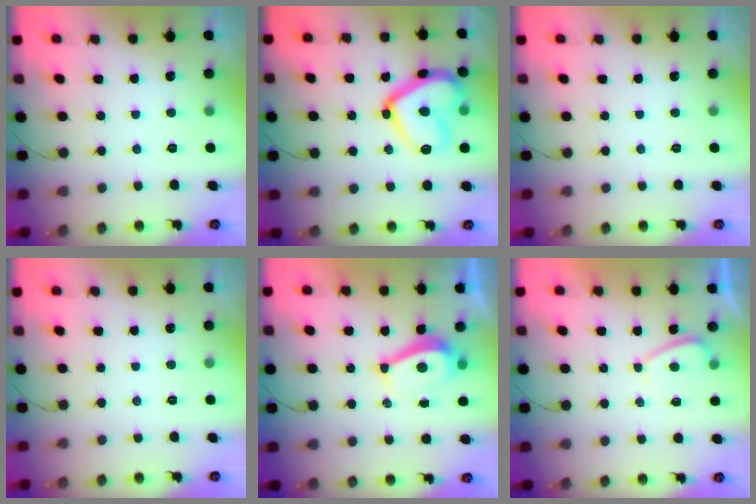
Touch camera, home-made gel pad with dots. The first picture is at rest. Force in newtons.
{"total": 18.2, "press": 18.2, "slide": 1.3}
{"total": 0.0}
{"total": 0.0}
{"total": 6.8, "press": 6.7, "slide": 0.7}
{"total": 2.0, "press": 1.9, "slide": 0.7}